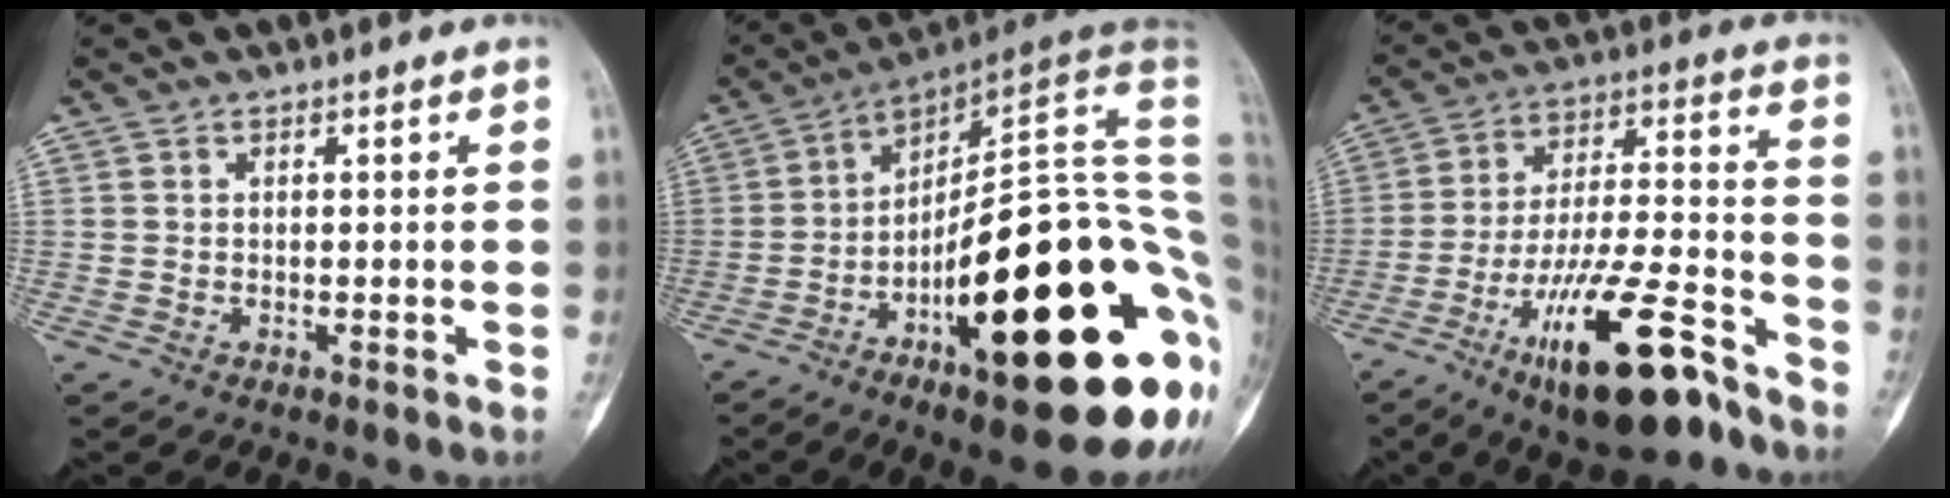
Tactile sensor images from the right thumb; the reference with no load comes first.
{"total": 35.6, "force": [-9.0, 10.1, 32.9], "torque": [-0.373, 0.051, -0.128]}
{"total": 20.4, "force": [-12.2, 5.9, 15.2], "torque": [-0.264, 0.070, -0.205]}